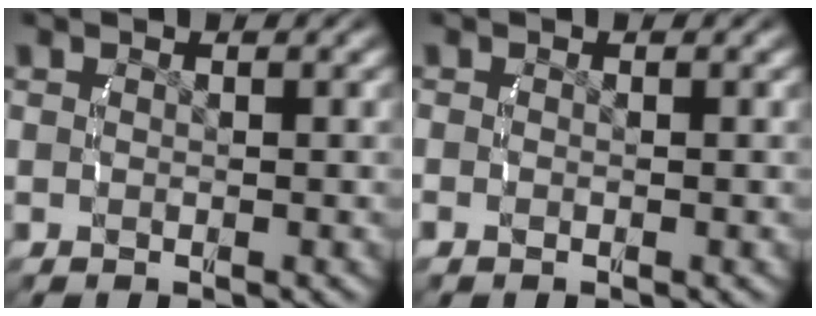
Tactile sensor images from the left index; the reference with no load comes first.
{"total": 1.3, "force": [-0.6, 0.9, 0.6], "torque": [-0.026, -0.009, -0.009]}